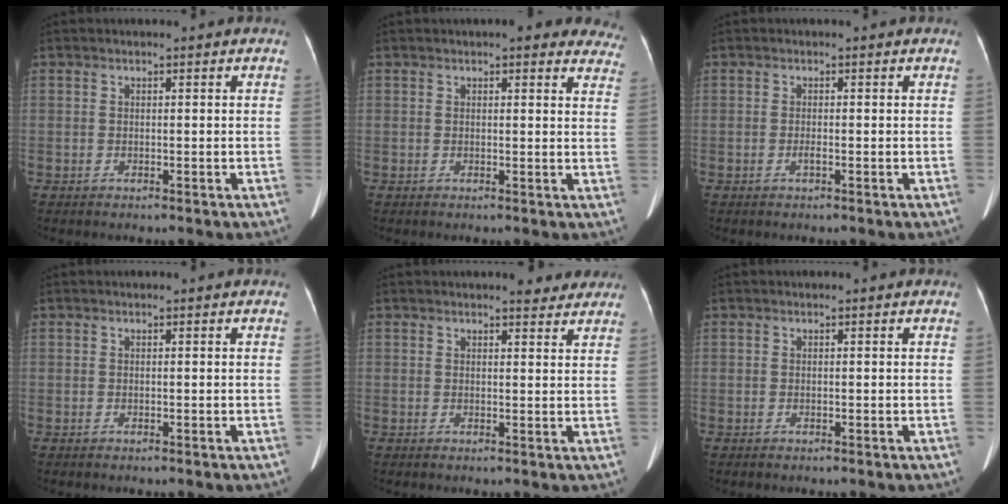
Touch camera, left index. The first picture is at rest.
{"total": 11.3, "force": [10.0, 3.0, 4.4], "torque": [-0.009, -0.005, 0.085]}
{"total": 0.7, "force": [-0.3, 0.0, 0.6], "torque": [-0.014, 0.000, -0.005]}
{"total": 0.0}
{"total": 3.9, "force": [3.5, 1.0, 1.3], "torque": [-0.010, 0.001, 0.033]}
{"total": 0.0}